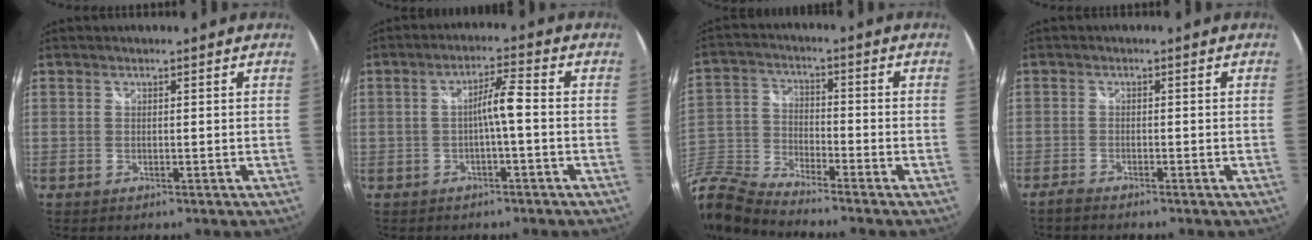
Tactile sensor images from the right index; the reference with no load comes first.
{"total": 4.4, "force": [-1.0, -0.1, 4.3], "torque": [-0.080, 0.009, -0.017]}
{"total": 13.4, "force": [-10.7, 4.8, 6.6], "torque": [-0.165, -0.013, -0.227]}
{"total": 2.3, "force": [-2.1, 0.2, 0.7], "torque": [-0.026, -0.006, -0.042]}